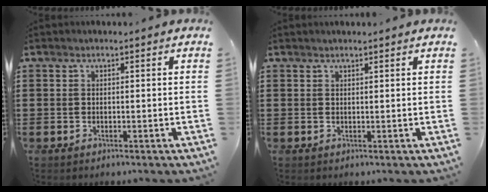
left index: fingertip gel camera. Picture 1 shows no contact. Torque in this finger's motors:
{"motor_torque": [-0.04, 1.37, -0.45, -0.03]}